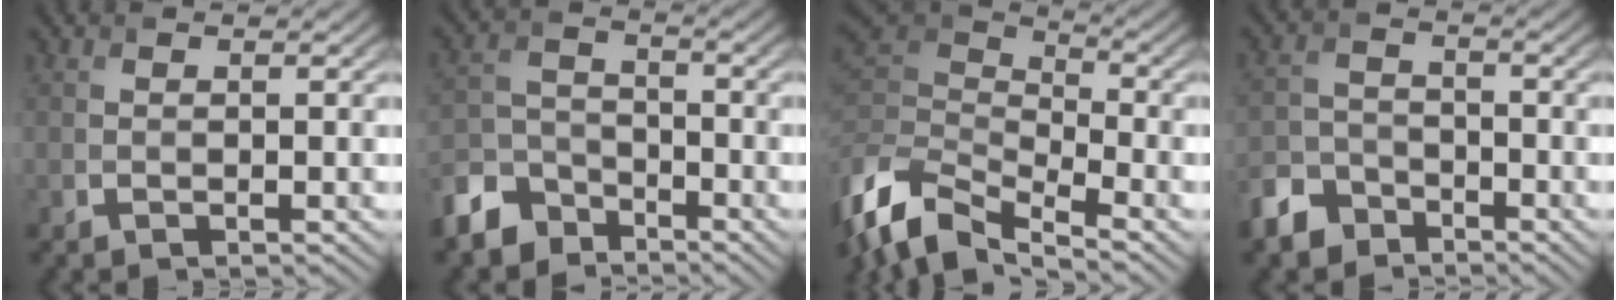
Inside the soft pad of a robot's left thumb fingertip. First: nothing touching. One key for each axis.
{"total": 7.4, "fx": -5.6, "fy": 4.2, "fz": 2.5, "tx": -0.061, "ty": -0.009, "tz": -0.131}
{"total": 10.2, "fx": -4.9, "fy": 5.2, "fz": 7.2, "tx": -0.178, "ty": -0.002, "tz": -0.104}
{"total": 5.7, "fx": -4.3, "fy": 3.3, "fz": 1.9, "tx": -0.048, "ty": -0.003, "tz": -0.099}